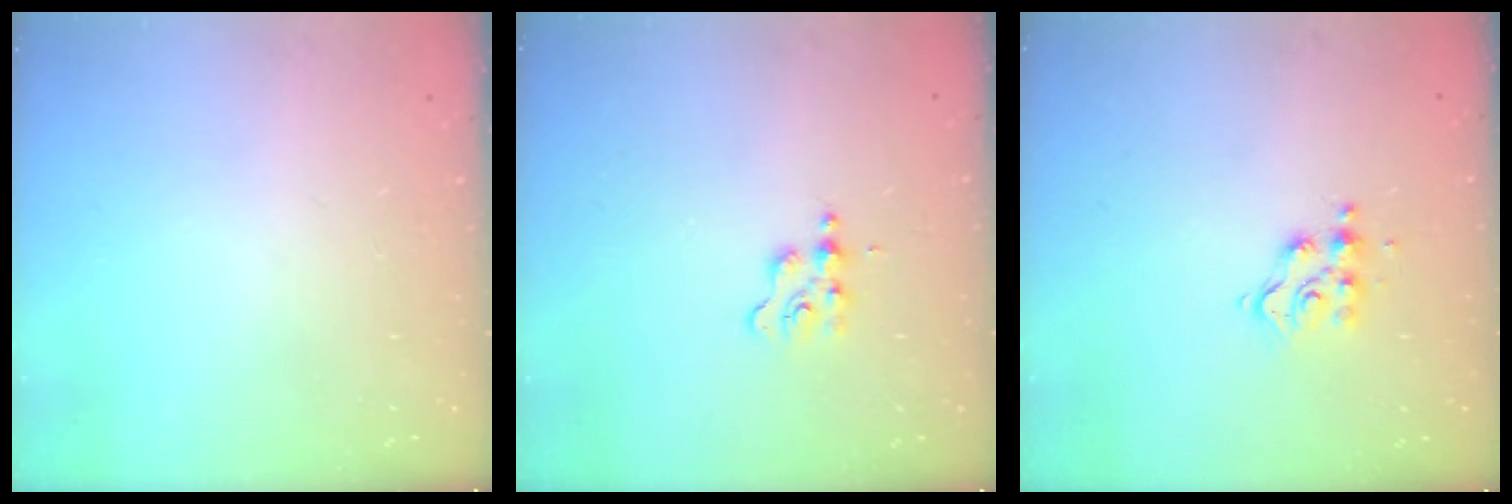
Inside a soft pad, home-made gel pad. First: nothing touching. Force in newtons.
{"total": 1.8, "press": 1.7, "slide": 0.3}
{"total": 8.9, "press": 8.9, "slide": 0.7}